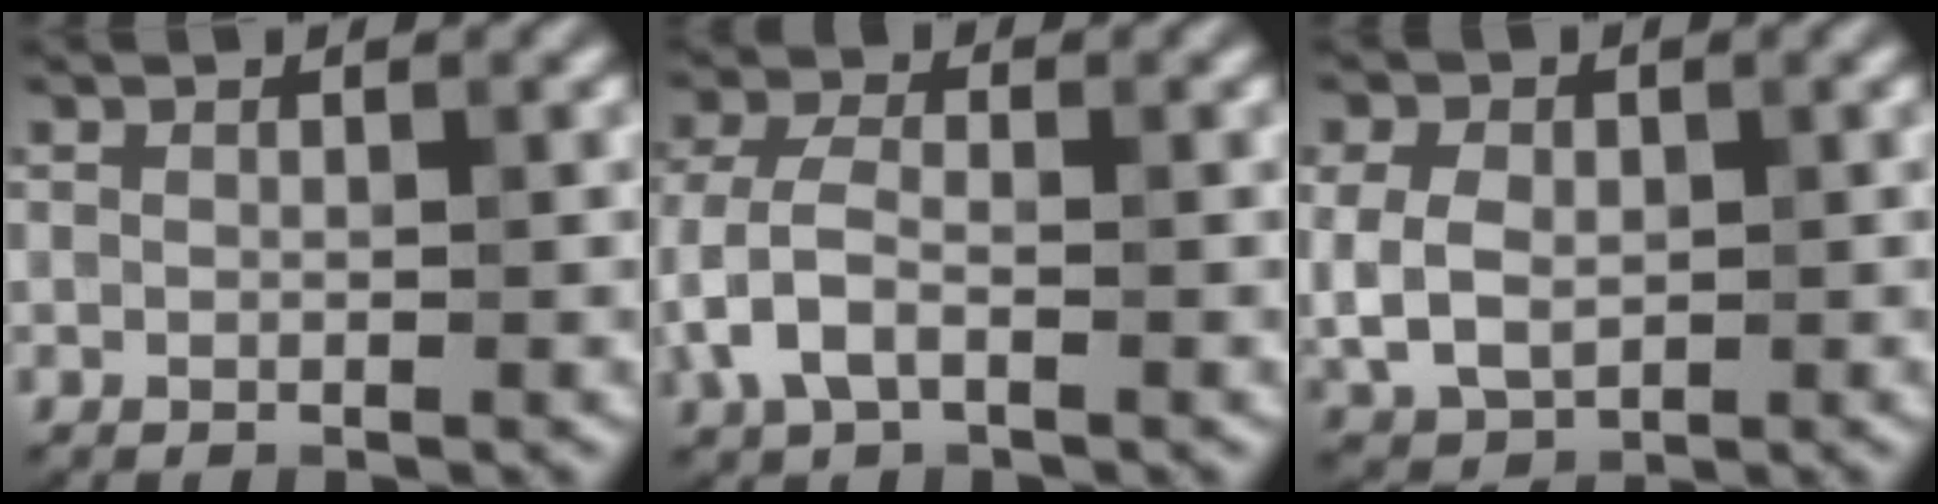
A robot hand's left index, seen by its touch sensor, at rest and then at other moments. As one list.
[{"total": 3.5, "force": [-1.2, 1.7, 2.8], "torque": [-0.074, 0.009, -0.032]}, {"total": 6.8, "force": [0.9, 5.3, 4.2], "torque": [-0.080, 0.026, -0.003]}]